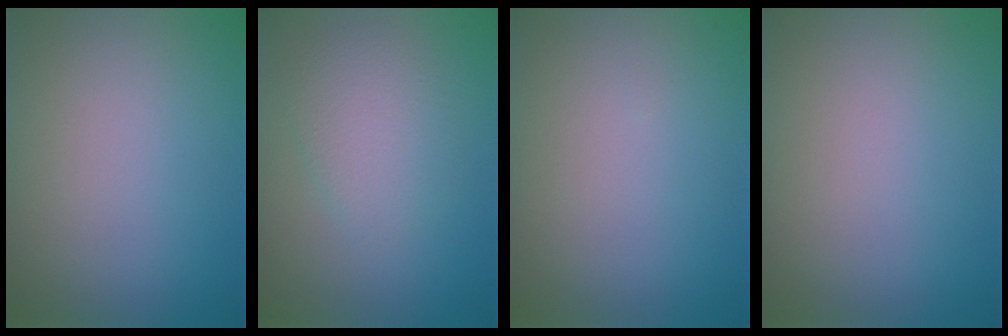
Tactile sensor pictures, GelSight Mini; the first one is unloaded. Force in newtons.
{"total": 3.0, "press": 3.0, "slide": 0.1}
{"total": 0.0}
{"total": 0.0}